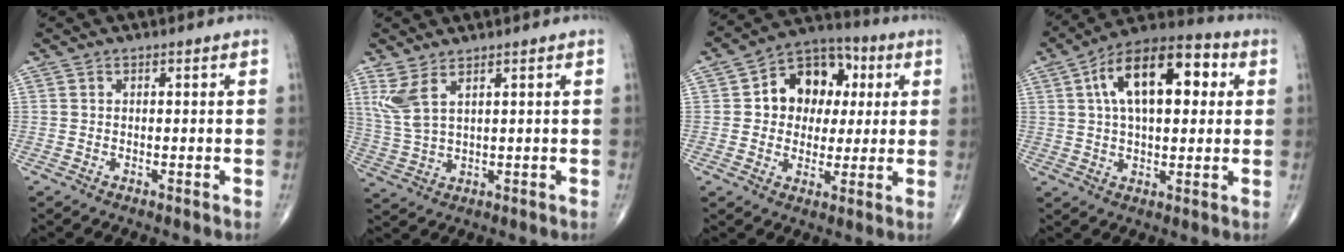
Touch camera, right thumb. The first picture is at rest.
{"total": 6.1, "force": [3.3, 2.0, 4.7], "torque": [-0.119, -0.013, 0.080]}
{"total": 13.4, "force": [2.5, 10.3, 8.1], "torque": [-0.068, 0.012, 0.031]}
{"total": 18.0, "force": [4.6, 9.0, 14.9], "torque": [-0.221, 0.024, 0.065]}